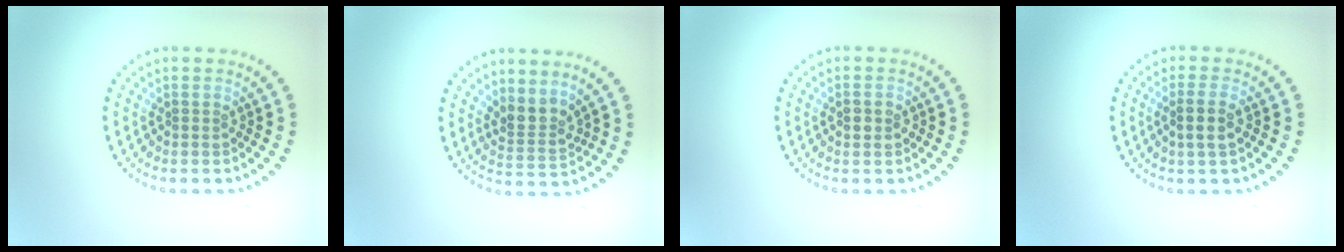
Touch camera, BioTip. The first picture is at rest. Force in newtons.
{"total": 2.6, "press": 1.9, "slide": 1.9}
{"total": 1.8, "press": 1.8, "slide": 0.1}
{"total": 2.3, "press": 2.0, "slide": 1.2}